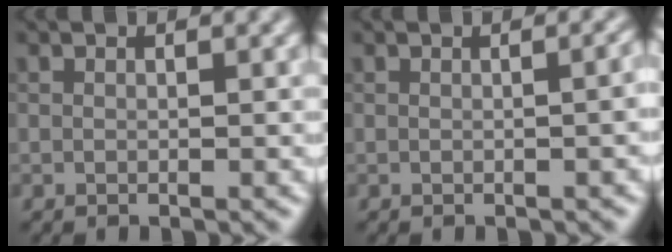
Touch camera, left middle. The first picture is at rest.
{"total": 2.3, "force": [-0.1, 1.0, 2.1], "torque": [-0.012, 0.007, 0.002]}